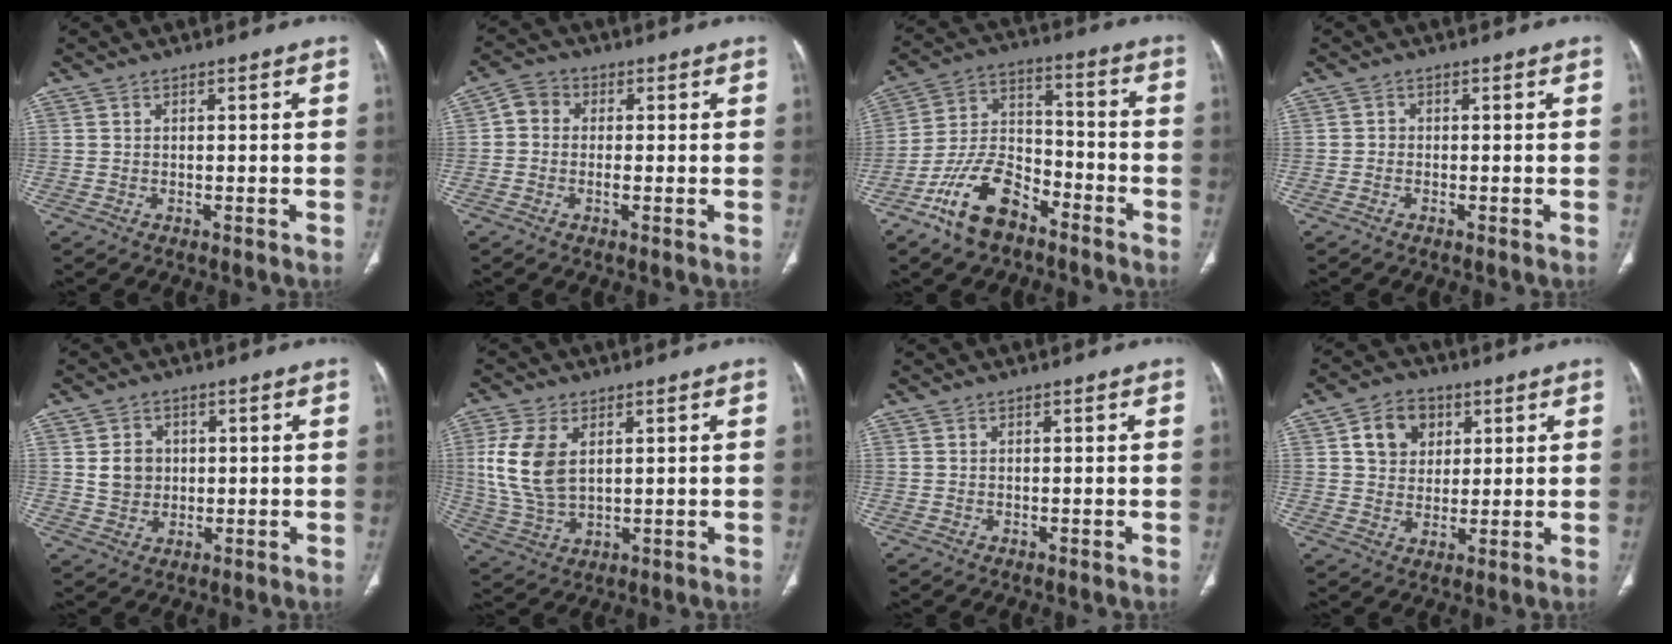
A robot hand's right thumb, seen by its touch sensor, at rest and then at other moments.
{"total": 4.7, "force": [-0.1, 3.7, 2.9], "torque": [-0.041, 0.009, -0.017]}
{"total": 13.7, "force": [-8.8, 7.2, 7.6], "torque": [-0.133, 0.066, -0.170]}
{"total": 1.0, "force": [-0.5, 0.7, 0.3], "torque": [-0.002, 0.003, -0.016]}
{"total": 5.2, "force": [0.6, 4.6, 2.2], "torque": [-0.014, -0.001, 0.015]}
{"total": 10.8, "force": [2.6, 6.3, 8.3], "torque": [-0.176, -0.009, 0.059]}
{"total": 0.0}
{"total": 8.4, "force": [2.9, 6.8, 4.1], "torque": [-0.031, -0.007, 0.048]}